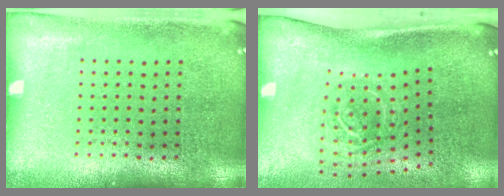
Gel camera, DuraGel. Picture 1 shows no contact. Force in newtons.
{"total": 2.1, "press": 1.3, "slide": 1.6}